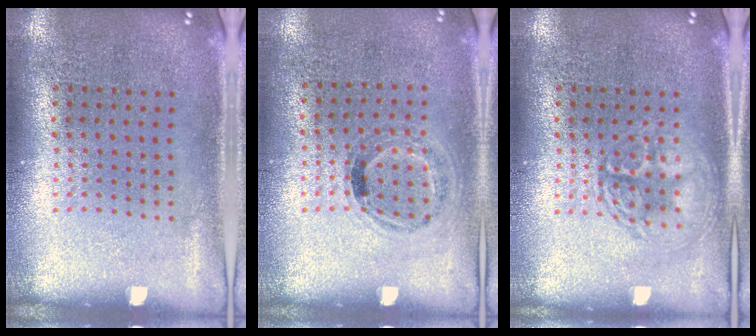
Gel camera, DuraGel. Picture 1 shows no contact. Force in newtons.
{"total": 0.9, "press": 0.7, "slide": 0.6}
{"total": 2.7, "press": 2.7, "slide": 0.3}